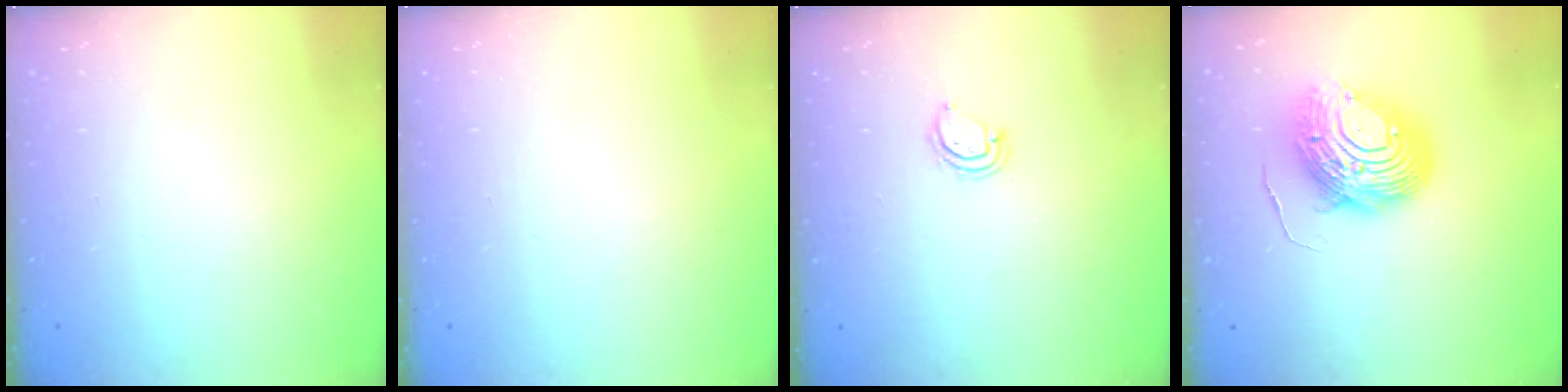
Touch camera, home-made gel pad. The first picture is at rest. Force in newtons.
{"total": 0.0}
{"total": 3.6, "press": 3.6, "slide": 0.2}
{"total": 13.2, "press": 13.1, "slide": 1.5}